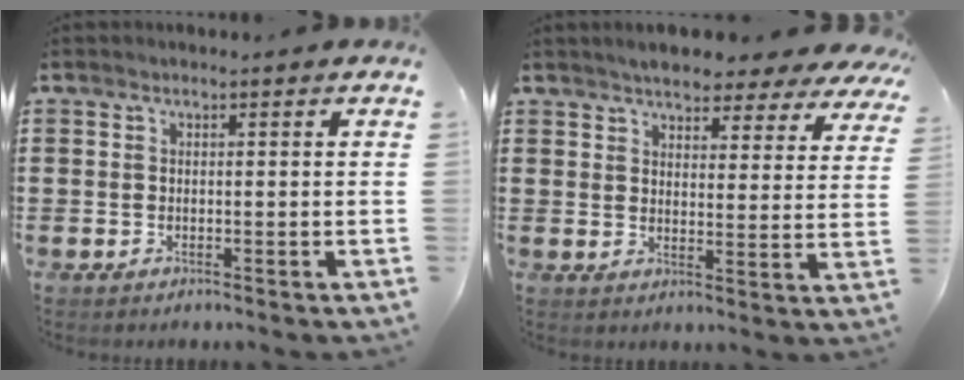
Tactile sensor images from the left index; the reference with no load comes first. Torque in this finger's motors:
{"motor_torque": [2.14, 0.00, 0.52, 0.18]}